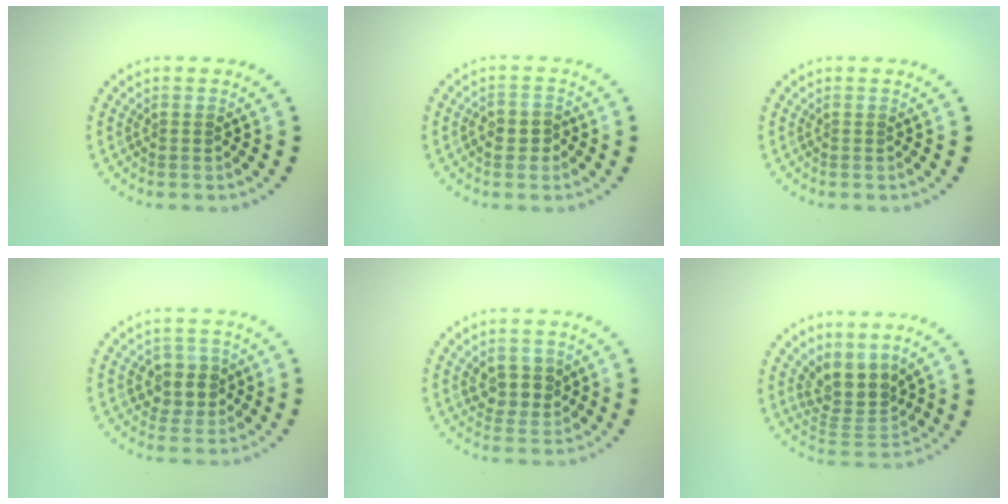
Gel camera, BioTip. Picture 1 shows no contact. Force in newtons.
{"total": 2.0, "press": 1.9, "slide": 0.6}
{"total": 0.0}
{"total": 2.8, "press": 2.7, "slide": 0.8}
{"total": 2.9, "press": 2.7, "slide": 0.9}
{"total": 4.0, "press": 3.2, "slide": 2.5}